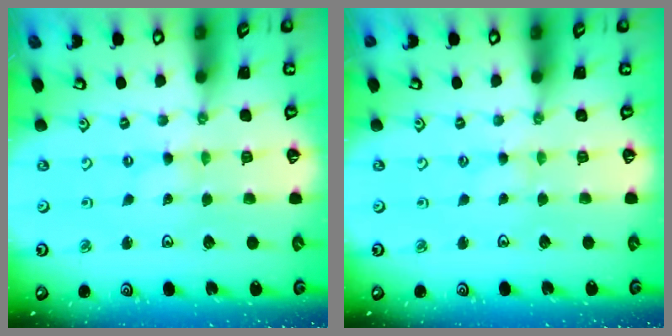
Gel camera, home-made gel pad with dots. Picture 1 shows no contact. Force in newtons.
{"total": 0.9, "press": 0.9, "slide": 0.2}